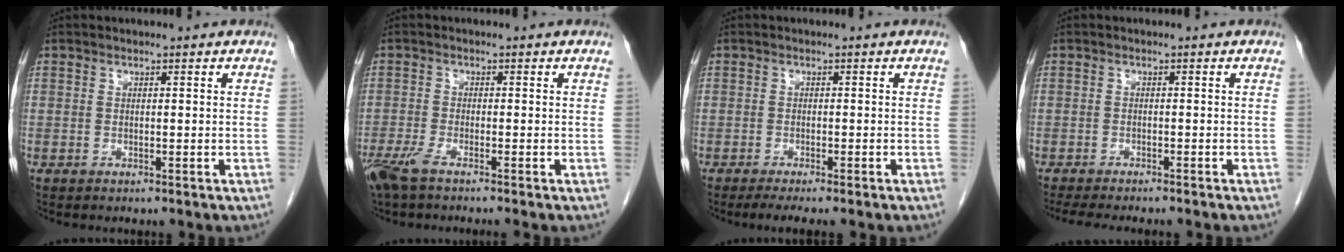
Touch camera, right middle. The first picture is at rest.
{"total": 4.2, "force": [-3.1, 0.2, 2.8], "torque": [-0.056, -0.010, -0.063]}
{"total": 4.4, "force": [-3.5, 0.0, 2.8], "torque": [-0.035, -0.009, -0.051]}
{"total": 9.3, "force": [-8.0, 1.4, 4.5], "torque": [-0.057, -0.013, -0.110]}